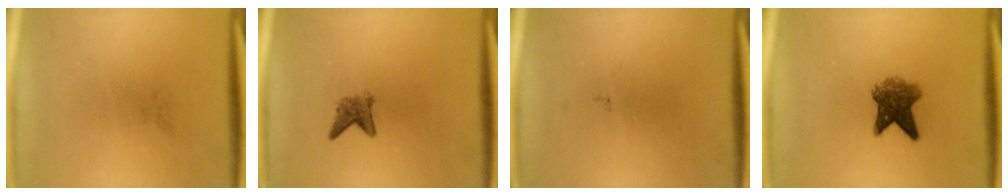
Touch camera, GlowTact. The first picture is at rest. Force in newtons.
{"total": 2.1}
{"total": 0.0}
{"total": 5.9}